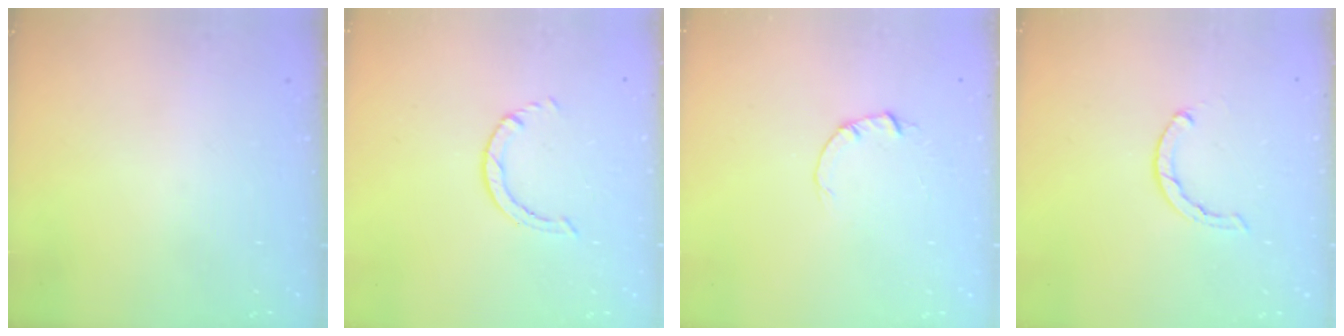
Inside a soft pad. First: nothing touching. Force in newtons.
{"total": 0.6, "press": 0.6, "slide": 0.1}
{"total": 2.0, "press": 2.0, "slide": 0.3}
{"total": 1.6, "press": 1.5, "slide": 0.4}